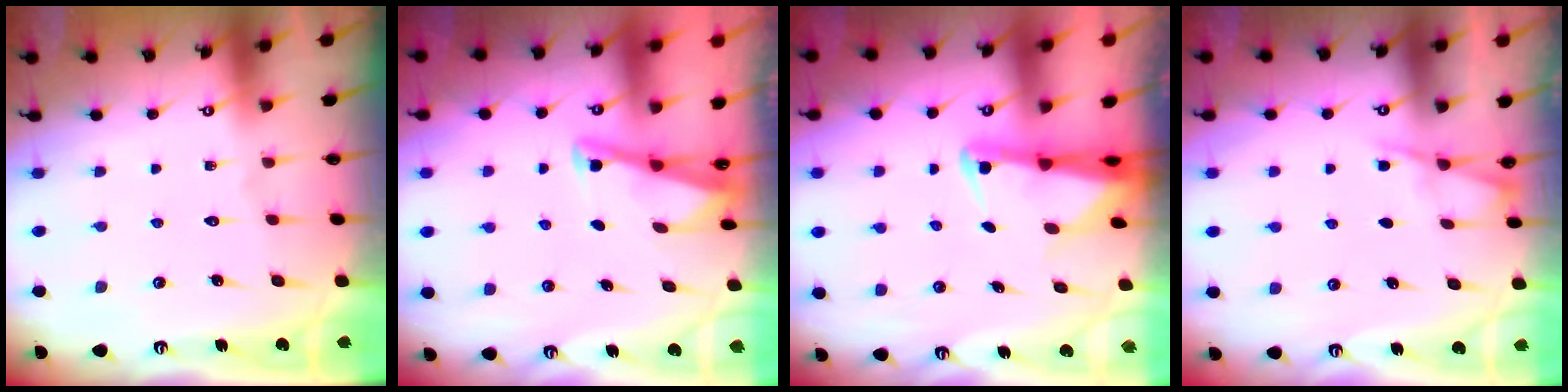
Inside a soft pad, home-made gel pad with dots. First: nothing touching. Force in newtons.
{"total": 2.9, "press": 2.8, "slide": 0.3}
{"total": 2.4, "press": 2.4, "slide": 0.5}
{"total": 2.2, "press": 2.1, "slide": 0.4}